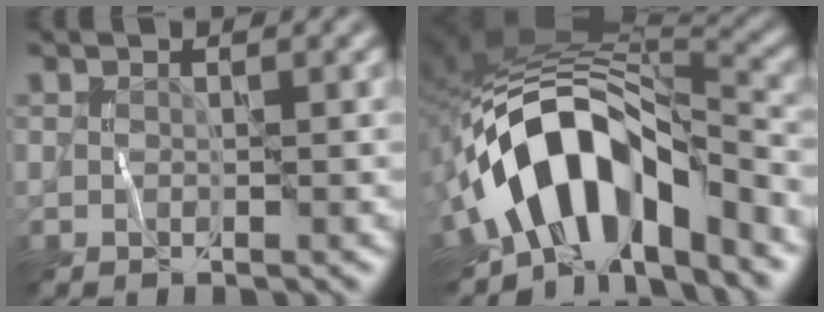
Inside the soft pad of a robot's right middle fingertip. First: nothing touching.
{"total": 12.4, "force": [-5.2, 6.7, 9.0], "torque": [-0.137, 0.012, -0.099]}